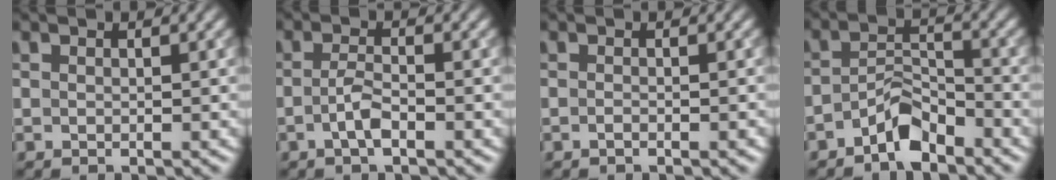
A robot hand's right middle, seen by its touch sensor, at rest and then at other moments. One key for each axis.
{"total": 2.0, "fx": -0.8, "fy": 0.5, "fz": 1.7, "tx": -0.036, "ty": 0.003, "tz": -0.021}
{"total": 1.1, "fx": -0.6, "fy": 0.4, "fz": 0.9, "tx": -0.011, "ty": 0.000, "tz": -0.011}
{"total": 3.4, "fx": -2.6, "fy": 1.2, "fz": 1.8, "tx": -0.032, "ty": 0.013, "tz": -0.053}